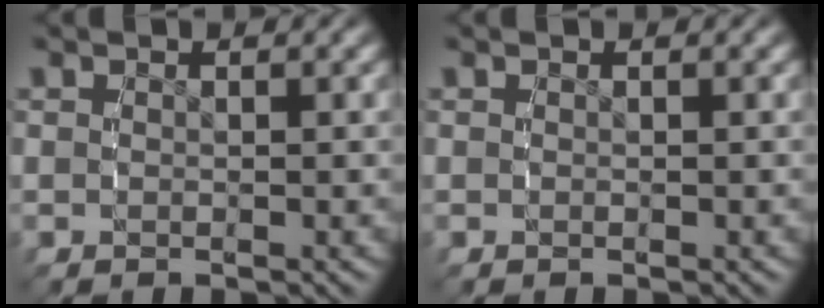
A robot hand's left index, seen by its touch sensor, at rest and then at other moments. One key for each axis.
{"total": 0.0}